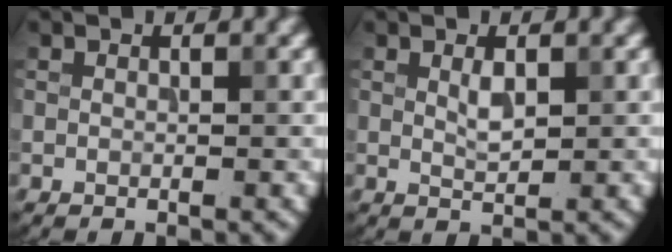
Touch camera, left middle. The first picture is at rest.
{"total": 1.0, "force": [0.1, 0.2, 0.9], "torque": [-0.021, -0.005, 0.001]}